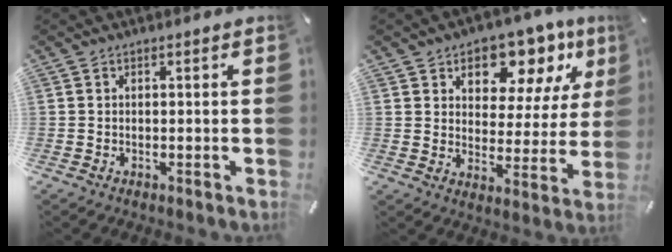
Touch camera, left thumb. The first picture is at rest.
{"total": 11.2, "force": [7.8, 6.8, 4.3], "torque": [-0.057, -0.066, 0.136]}